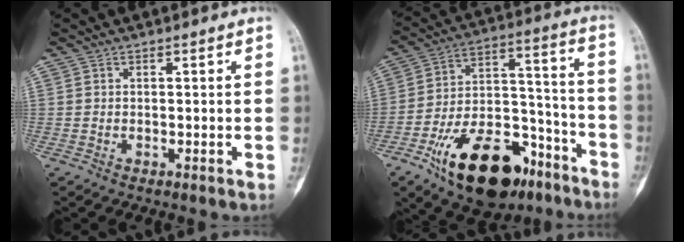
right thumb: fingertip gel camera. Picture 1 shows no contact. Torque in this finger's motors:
{"motor_torque": [2.60, 1.62, 1.69, -1.08, 0.29]}